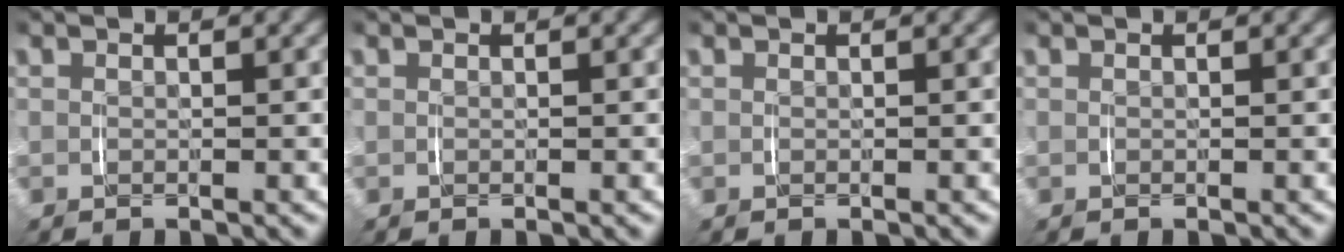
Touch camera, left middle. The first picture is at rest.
{"total": 0.0}
{"total": 0.0}
{"total": 0.0}